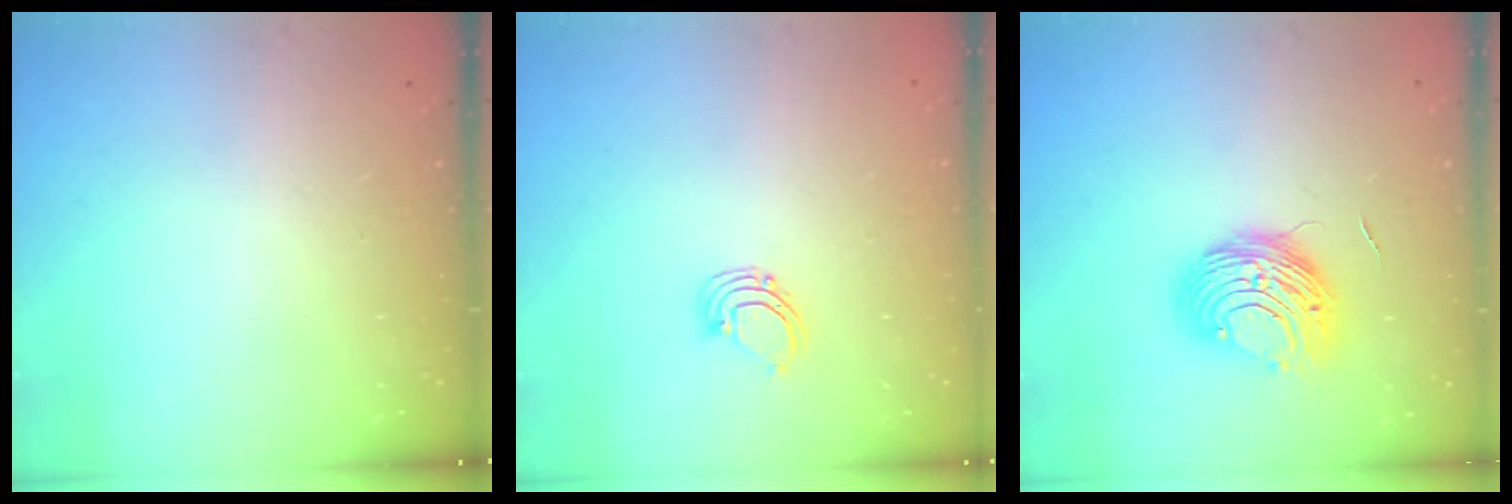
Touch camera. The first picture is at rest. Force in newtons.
{"total": 2.9, "press": 2.9, "slide": 0.3}
{"total": 9.7, "press": 9.6, "slide": 0.6}